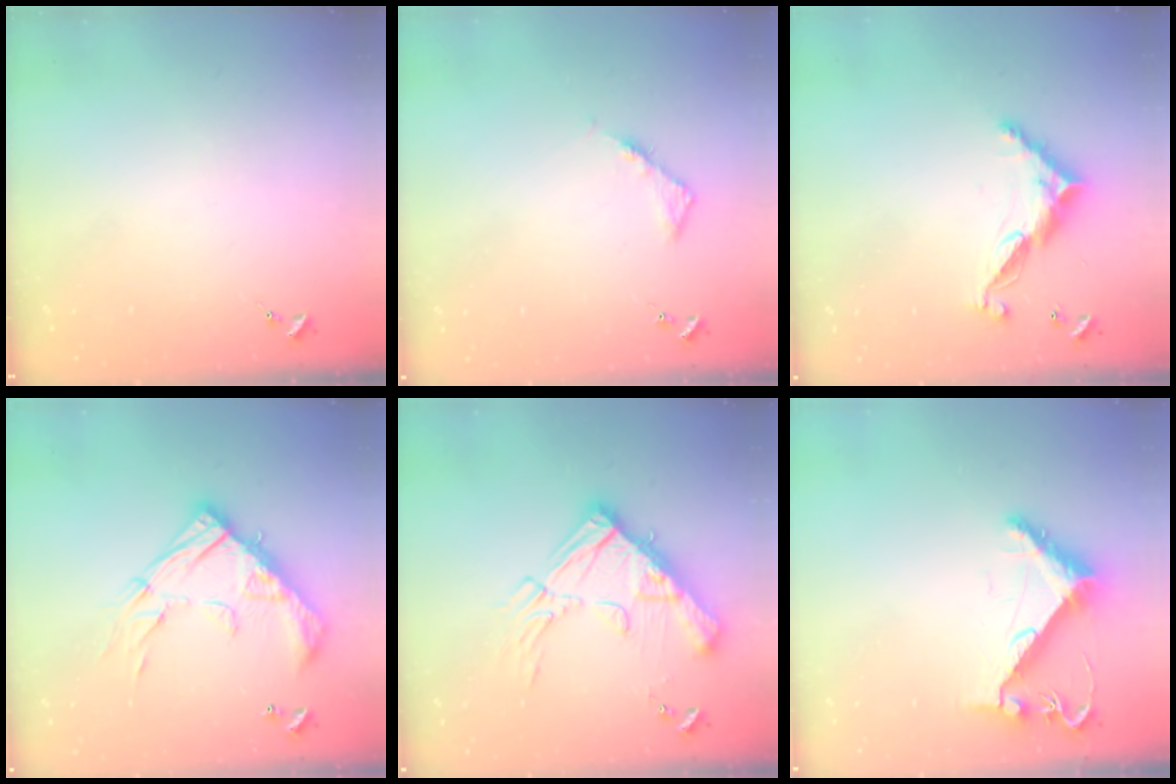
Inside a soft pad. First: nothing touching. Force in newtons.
{"total": 4.1, "press": 4.0, "slide": 0.5}
{"total": 11.3, "press": 11.3, "slide": 0.3}
{"total": 20.3, "press": 20.3, "slide": 1.7}
{"total": 20.5, "press": 20.3, "slide": 2.3}
{"total": 8.9, "press": 8.9, "slide": 0.3}